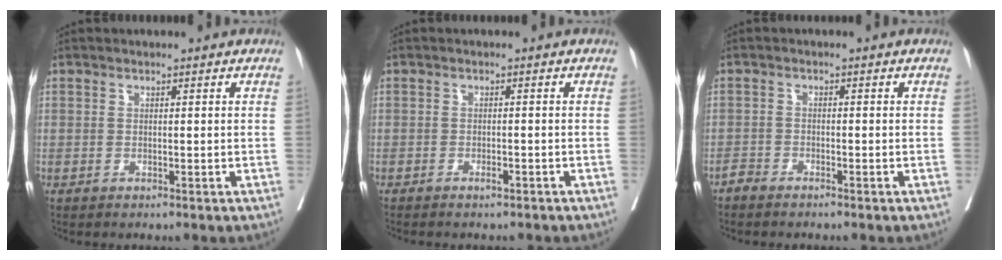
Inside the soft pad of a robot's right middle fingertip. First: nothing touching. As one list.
[{"total": 0.9, "force": [-0.6, 0.1, 0.6], "torque": [-0.019, 0.000, -0.009]}, {"total": 1.5, "force": [-1.4, 0.3, 0.3], "torque": [-0.006, 0.001, -0.028]}]